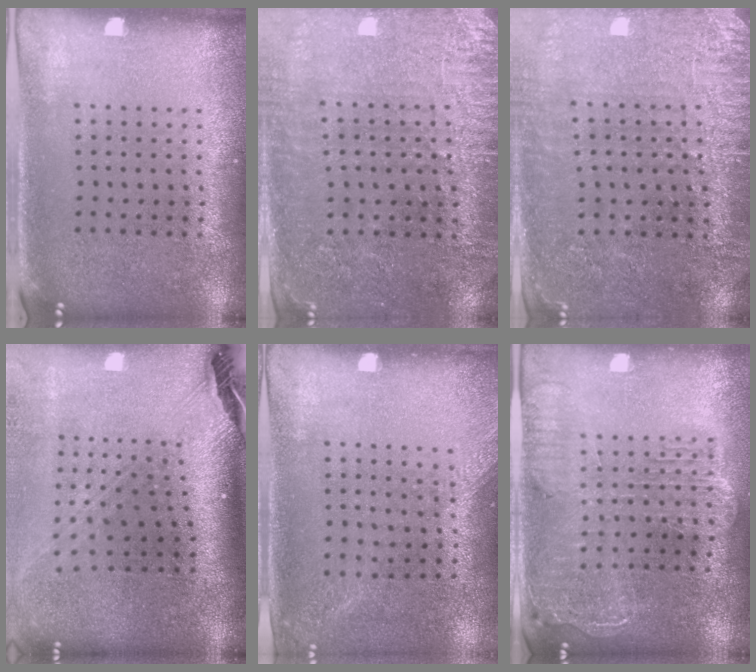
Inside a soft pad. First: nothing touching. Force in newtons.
{"total": 3.0, "press": 2.8, "slide": 0.9}
{"total": 2.9, "press": 2.8, "slide": 0.9}
{"total": 2.9, "press": 2.1, "slide": 2.0}
{"total": 1.3, "press": 1.1, "slide": 0.7}
{"total": 2.2, "press": 2.0, "slide": 1.0}